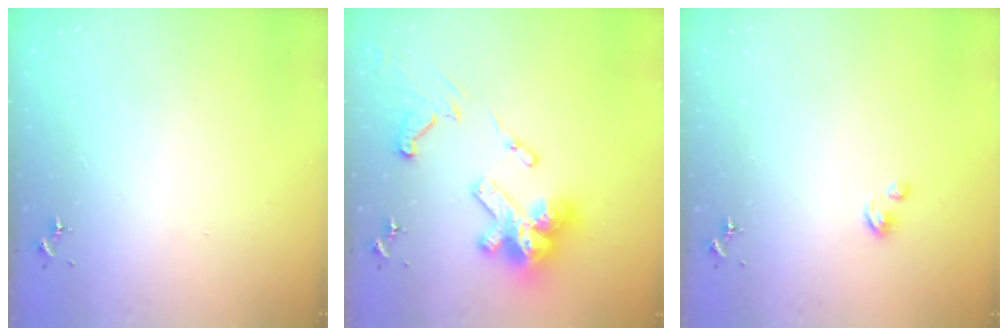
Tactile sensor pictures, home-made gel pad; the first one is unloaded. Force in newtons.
{"total": 21.8, "press": 21.8, "slide": 1.7}
{"total": 2.2, "press": 2.2, "slide": 0.2}